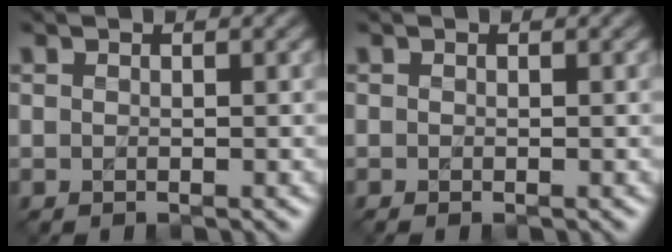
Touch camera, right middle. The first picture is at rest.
{"total": 0.0}